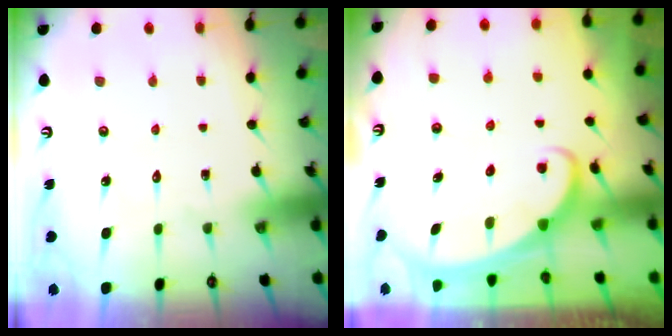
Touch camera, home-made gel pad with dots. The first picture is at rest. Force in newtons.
{"total": 2.1, "press": 2.1, "slide": 0.1}